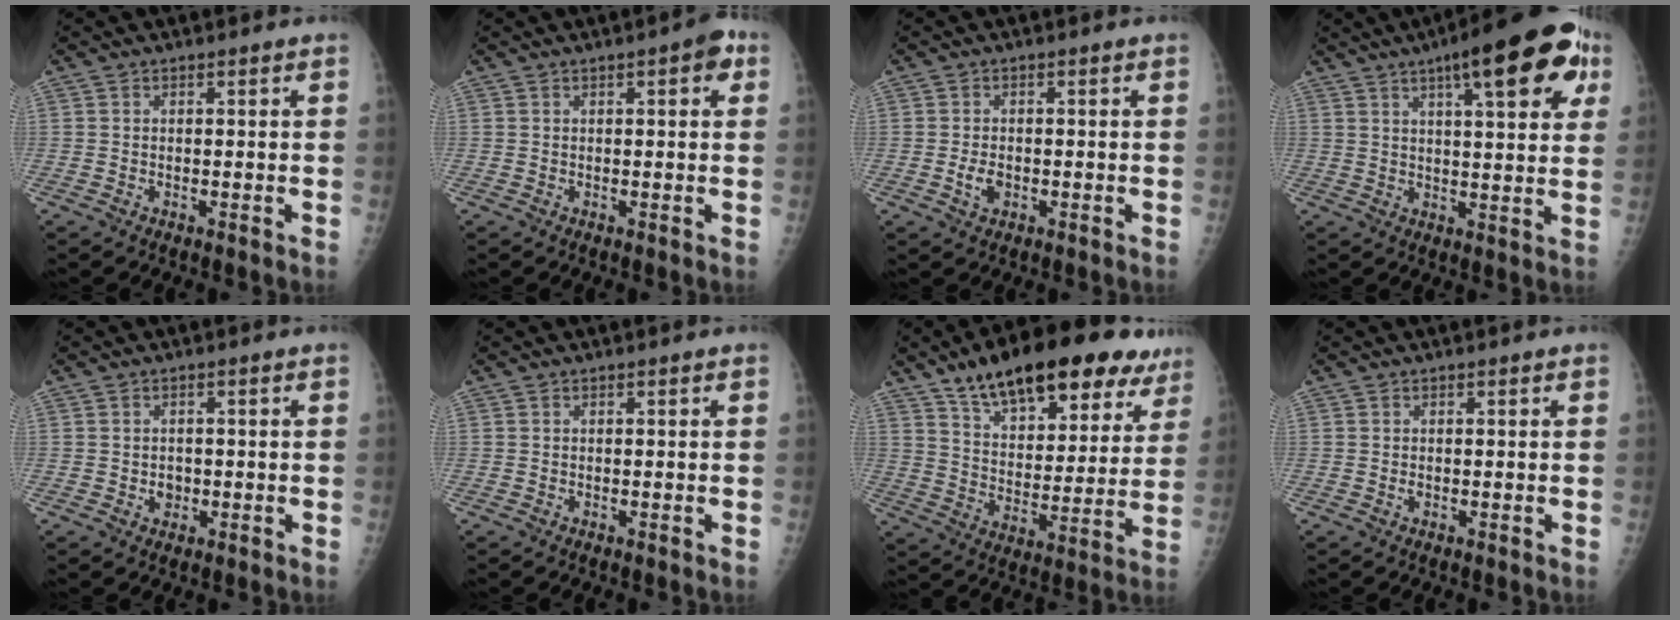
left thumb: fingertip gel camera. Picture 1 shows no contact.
{"total": 3.6, "force": [1.4, 1.3, 3.1], "torque": [-0.031, 0.003, 0.012]}
{"total": 2.7, "force": [-0.7, 1.8, 1.9], "torque": [-0.032, 0.001, -0.010]}
{"total": 18.8, "force": [8.9, 5.4, 15.7], "torque": [-0.194, -0.004, 0.116]}
{"total": 2.1, "force": [-0.4, 1.8, 0.9], "torque": [-0.002, 0.003, -0.003]}
{"total": 0.0}
{"total": 25.3, "force": [16.7, 10.8, 15.7], "torque": [-0.196, -0.039, 0.251]}
{"total": 0.5, "force": [0.0, 0.4, 0.3], "torque": [-0.006, 0.000, -0.001]}